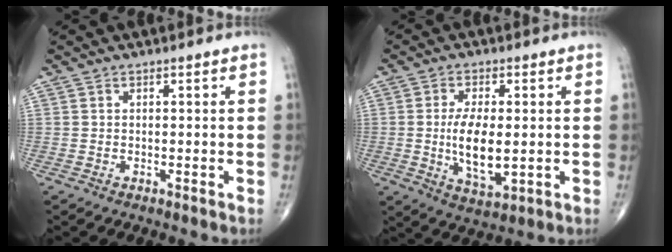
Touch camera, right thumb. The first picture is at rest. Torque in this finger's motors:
{"motor_torque": [2.66, 2.35, 0.74, -0.24, 0.27]}